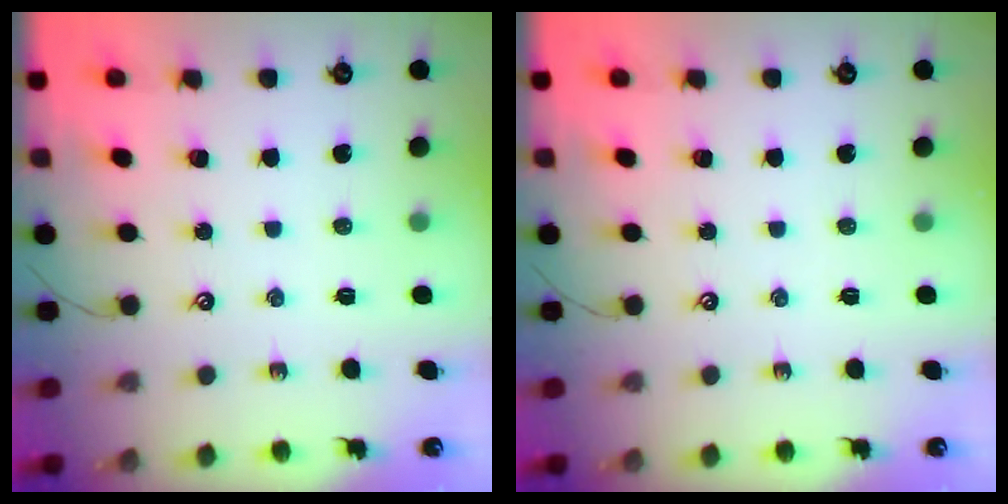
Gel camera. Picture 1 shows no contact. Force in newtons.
{"total": 0.0}